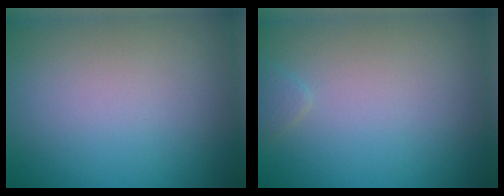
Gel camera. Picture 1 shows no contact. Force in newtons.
{"total": 0.7, "press": 0.7, "slide": 0.1}